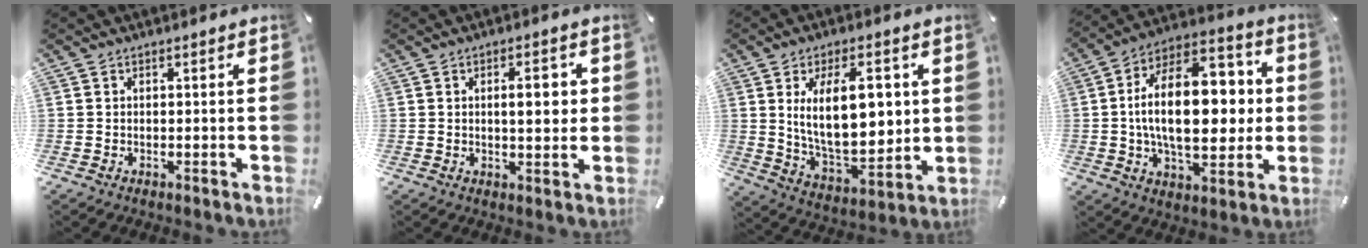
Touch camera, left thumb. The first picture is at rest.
{"total": 6.2, "force": [1.2, 2.5, 5.5], "torque": [-0.078, -0.003, 0.010]}
{"total": 17.6, "force": [4.1, 9.3, 14.4], "torque": [-0.238, -0.019, 0.062]}
{"total": 21.8, "force": [1.0, 12.0, 18.2], "torque": [-0.309, 0.002, 0.009]}